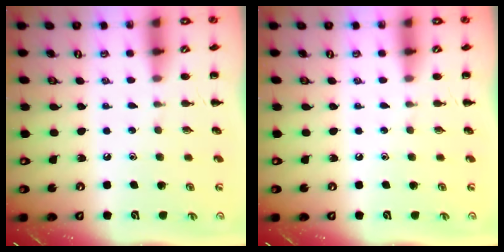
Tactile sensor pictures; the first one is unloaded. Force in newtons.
{"total": 0.0}